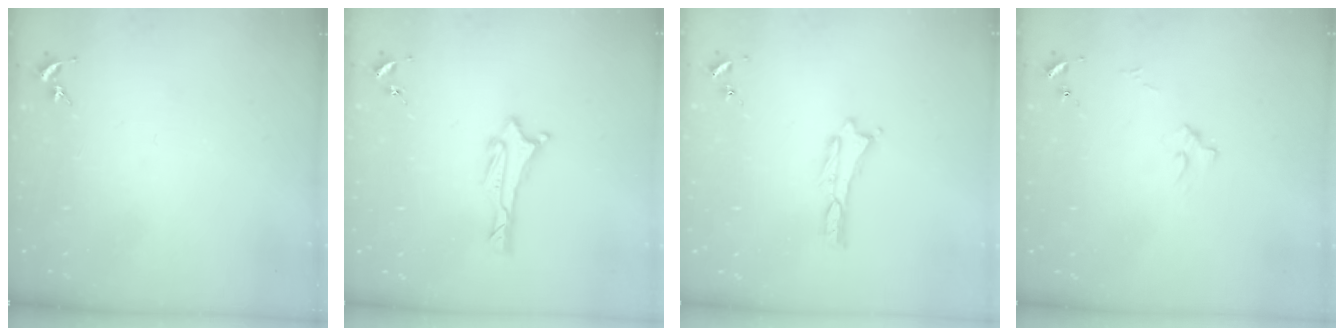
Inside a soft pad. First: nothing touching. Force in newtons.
{"total": 1.5, "press": 1.5, "slide": 0.2}
{"total": 0.0}
{"total": 2.7, "press": 2.7, "slide": 0.3}